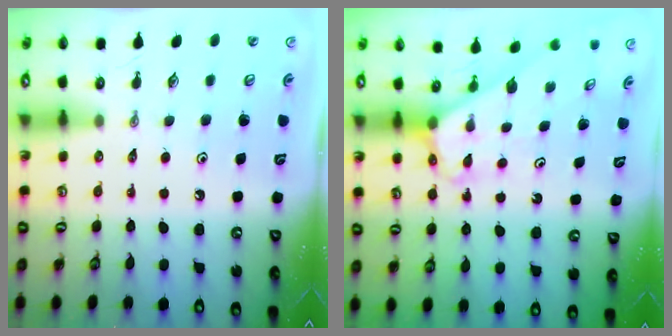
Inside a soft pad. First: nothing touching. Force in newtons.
{"total": 3.0, "press": 3.0, "slide": 0.2}